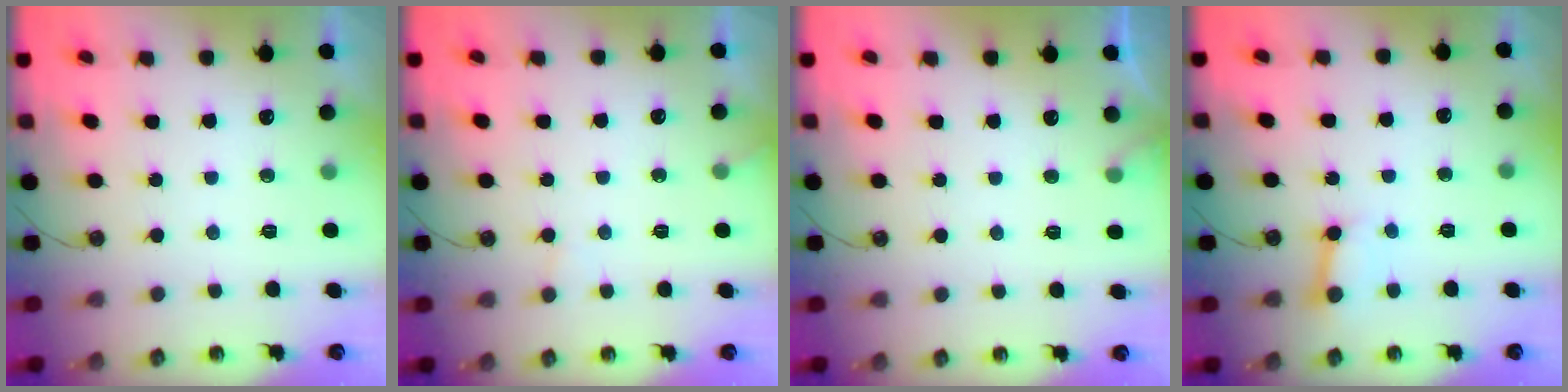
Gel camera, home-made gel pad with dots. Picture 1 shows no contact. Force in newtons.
{"total": 5.2, "press": 5.2, "slide": 0.4}
{"total": 3.9, "press": 3.9, "slide": 0.2}
{"total": 4.8, "press": 4.7, "slide": 0.8}